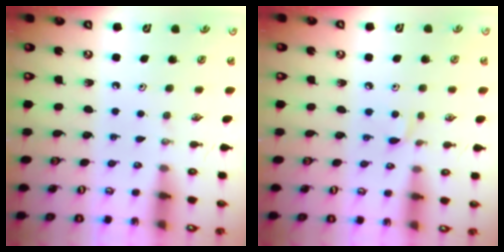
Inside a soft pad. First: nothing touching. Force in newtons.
{"total": 4.4, "press": 4.4, "slide": 0.6}